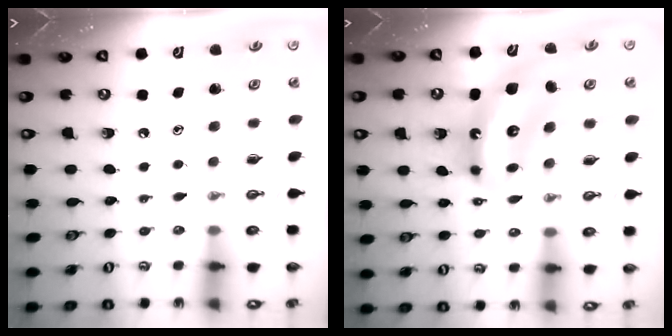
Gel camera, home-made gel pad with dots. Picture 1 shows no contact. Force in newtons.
{"total": 11.3, "press": 11.2, "slide": 1.0}